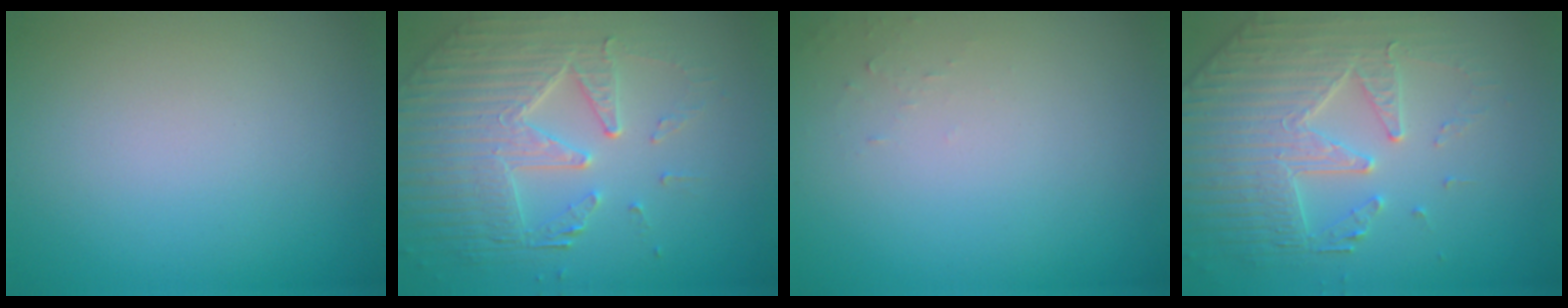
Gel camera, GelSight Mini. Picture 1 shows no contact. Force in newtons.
{"total": 6.7, "press": 5.1, "slide": 4.3}
{"total": 0.6, "press": 0.6, "slide": 0.1}
{"total": 5.1, "press": 4.8, "slide": 1.8}